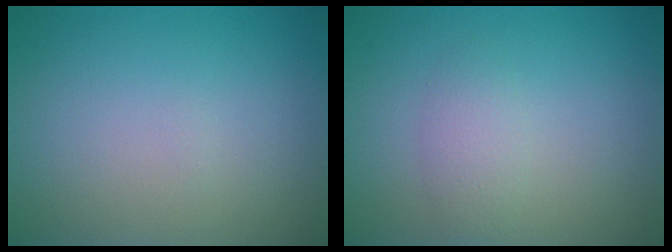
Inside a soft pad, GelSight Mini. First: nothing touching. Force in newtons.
{"total": 1.8, "press": 1.8, "slide": 0.0}